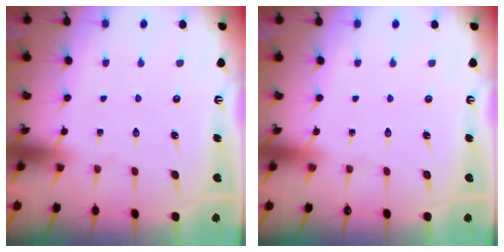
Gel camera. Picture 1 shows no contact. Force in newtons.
{"total": 0.0}